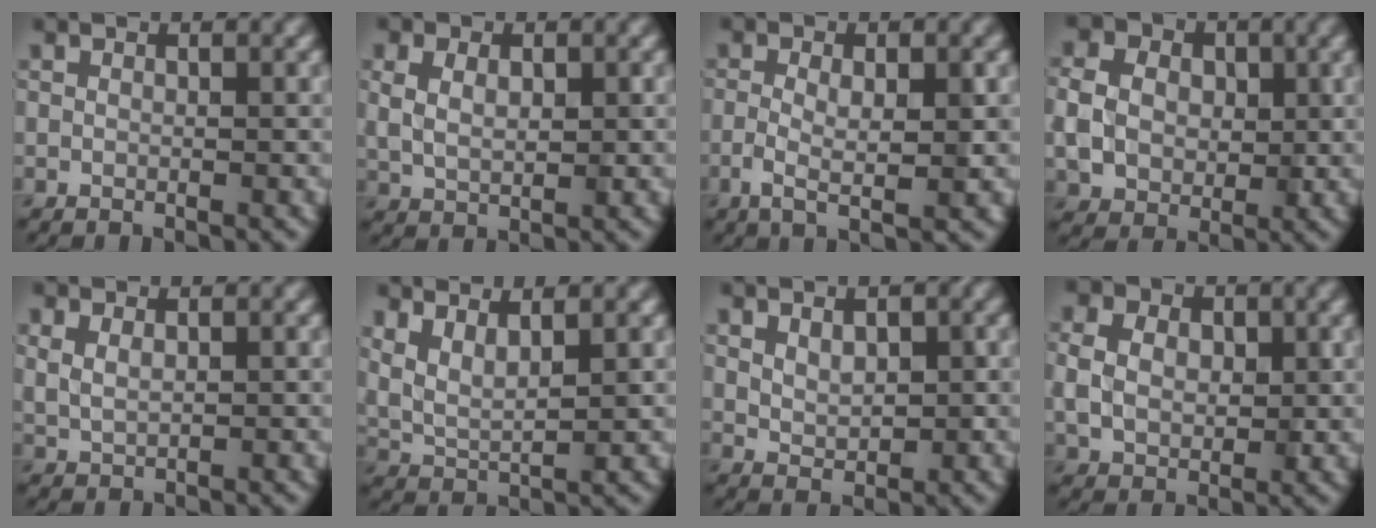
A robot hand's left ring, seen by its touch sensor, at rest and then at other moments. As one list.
[{"total": 3.6, "force": [0.8, 2.4, 2.6], "torque": [-0.044, 0.002, 0.020]}, {"total": 3.5, "force": [-0.4, 1.1, 3.3], "torque": [-0.063, -0.004, -0.009]}, {"total": 6.7, "force": [0.8, 5.5, 3.7], "torque": [-0.087, 0.013, 0.003]}, {"total": 1.6, "force": [0.7, 0.8, 1.2], "torque": [-0.030, -0.001, 0.018]}, {"total": 3.4, "force": [2.0, 1.1, 2.5], "torque": [-0.058, -0.005, 0.043]}, {"total": 2.2, "force": [0.8, 1.3, 1.6], "torque": [-0.026, -0.002, 0.019]}, {"total": 5.6, "force": [1.1, 4.4, 3.3], "torque": [-0.072, 0.007, 0.008]}]